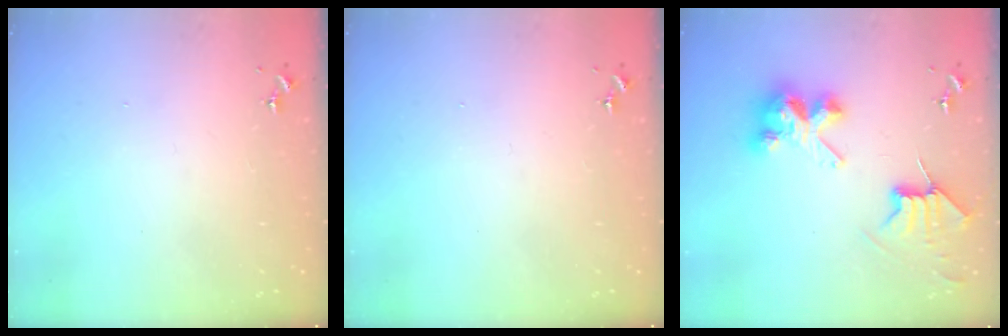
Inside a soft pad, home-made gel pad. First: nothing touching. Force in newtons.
{"total": 0.0}
{"total": 8.7, "press": 8.6, "slide": 0.6}